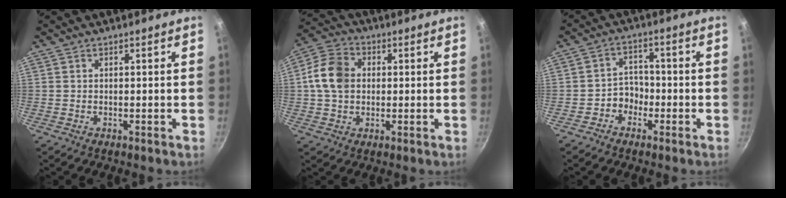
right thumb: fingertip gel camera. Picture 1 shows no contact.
{"total": 10.1, "force": [0.6, 7.8, 6.4], "torque": [-0.105, 0.016, -0.003]}
{"total": 4.4, "force": [-2.1, 3.5, 1.4], "torque": [0.010, 0.030, -0.038]}